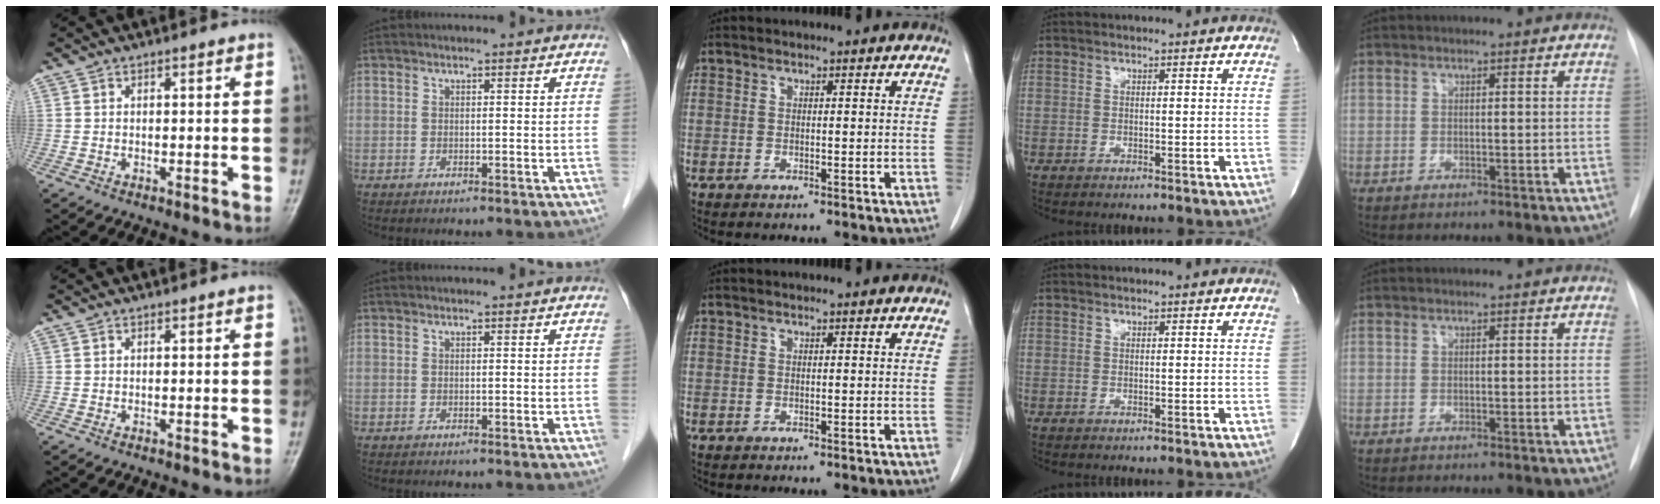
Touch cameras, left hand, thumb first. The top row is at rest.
{}